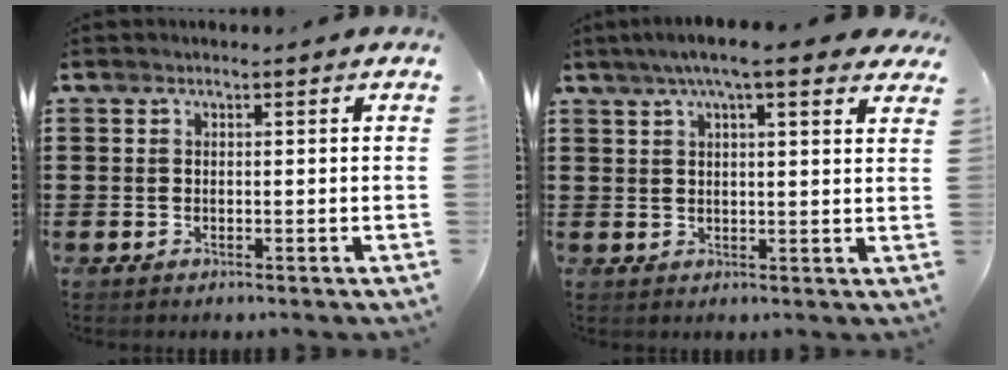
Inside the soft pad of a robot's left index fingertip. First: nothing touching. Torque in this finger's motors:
{"motor_torque": [1.29, -0.84, 0.85, 0.21]}